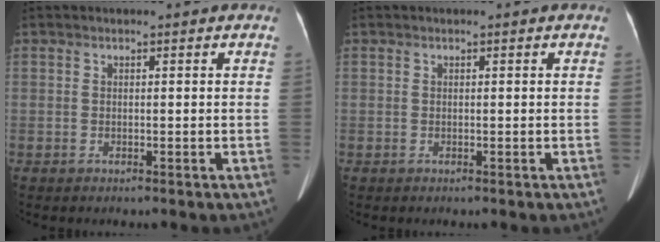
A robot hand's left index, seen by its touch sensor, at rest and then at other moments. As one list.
[{"total": 0.0}]